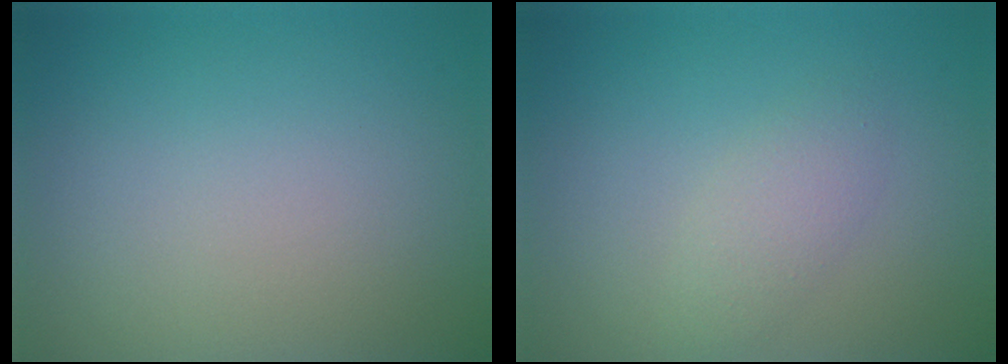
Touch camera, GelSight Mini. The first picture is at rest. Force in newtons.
{"total": 1.9, "press": 1.9, "slide": 0.1}